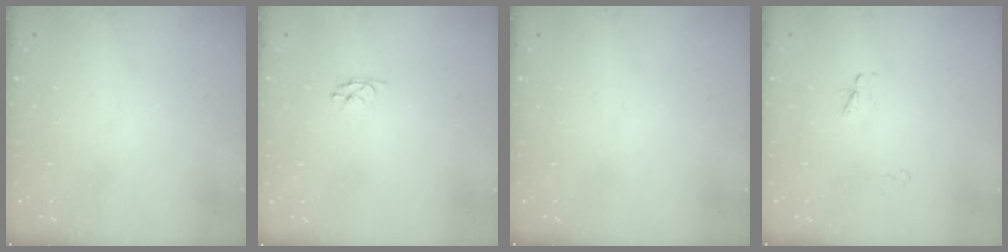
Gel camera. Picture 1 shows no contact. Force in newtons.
{"total": 2.9, "press": 2.9, "slide": 0.3}
{"total": 0.0}
{"total": 2.3, "press": 2.3, "slide": 0.3}